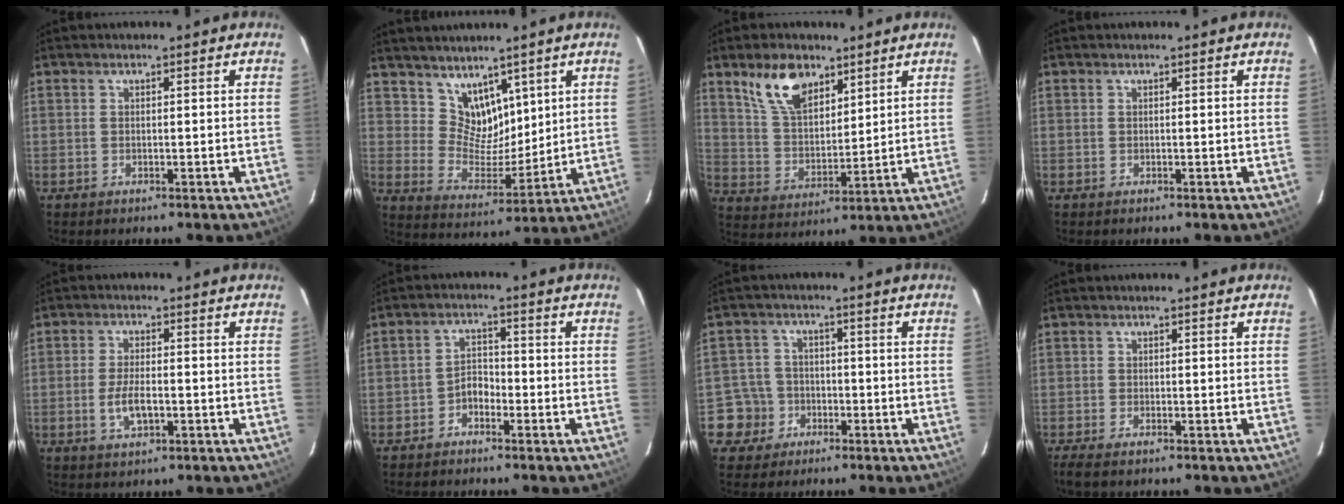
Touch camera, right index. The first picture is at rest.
{"total": 8.7, "force": [6.0, 5.6, 3.0], "torque": [-0.044, -0.005, 0.121]}
{"total": 11.0, "force": [6.9, 5.7, 6.4], "torque": [-0.117, 0.017, 0.140]}
{"total": 0.0}
{"total": 5.3, "force": [-1.6, 2.0, 4.6], "torque": [-0.094, -0.003, -0.029]}
{"total": 3.2, "force": [-2.3, 1.9, 1.2], "torque": [-0.025, 0.013, -0.041]}
{"total": 6.0, "force": [-2.5, 5.4, 0.1], "torque": [-0.013, 0.027, -0.044]}
{"total": 3.1, "force": [-2.4, 0.9, 1.8], "torque": [-0.046, -0.009, -0.046]}